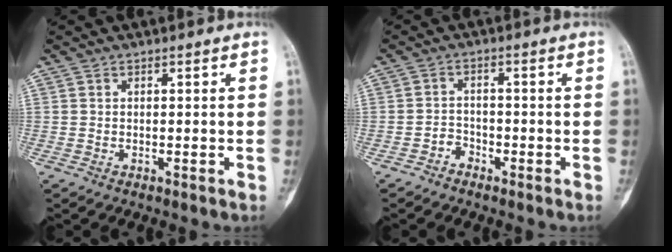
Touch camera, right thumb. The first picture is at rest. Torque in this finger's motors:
{"motor_torque": [-0.09, -0.84, -0.44, -0.04, 0.04]}